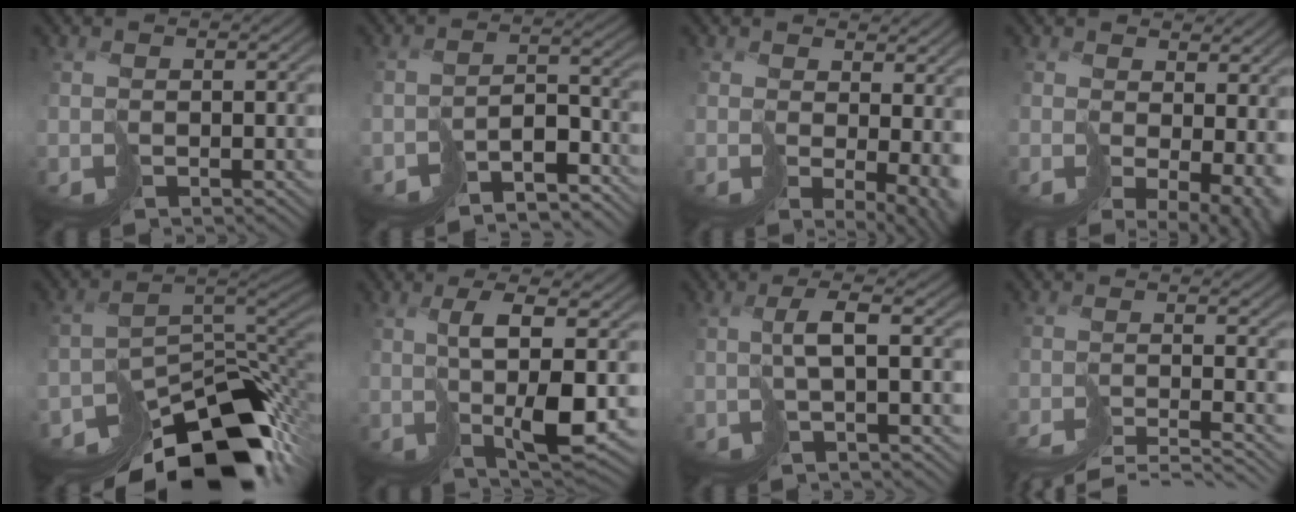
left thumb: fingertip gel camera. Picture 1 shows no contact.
{"total": 7.6, "force": [-6.7, 2.5, 2.5], "torque": [-0.030, -0.016, -0.101]}
{"total": 6.8, "force": [1.3, 3.2, 5.8], "torque": [-0.104, -0.022, 0.048]}
{"total": 7.8, "force": [0.5, 4.0, 6.6], "torque": [-0.127, -0.032, 0.043]}
{"total": 14.9, "force": [-10.9, 6.2, 8.0], "torque": [-0.140, -0.030, -0.155]}
{"total": 5.6, "force": [1.3, 0.4, 5.5], "torque": [-0.094, 0.004, 0.033]}
{"total": 2.3, "force": [0.3, -0.6, 2.2], "torque": [-0.033, 0.018, 0.005]}
{"total": 6.8, "force": [-6.3, -0.4, 2.4], "torque": [-0.025, 0.001, -0.096]}